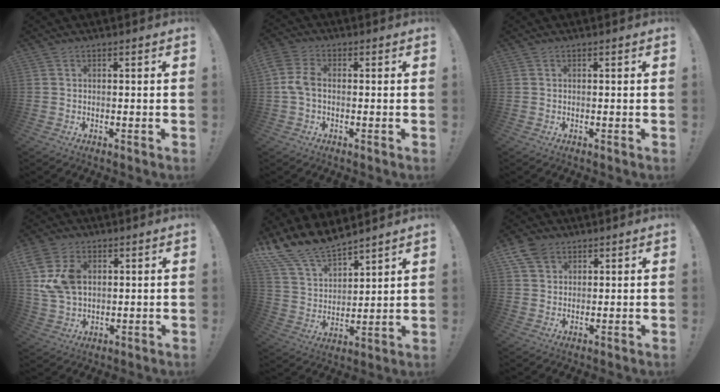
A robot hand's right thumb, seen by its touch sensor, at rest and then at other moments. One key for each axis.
{"total": 6.4, "fx": -0.4, "fy": 4.1, "fz": 4.8, "tx": -0.104, "ty": 0.007, "tz": -0.005}
{"total": 0.0}
{"total": 12.7, "fx": 3.8, "fy": 9.1, "fz": 7.9, "tx": -0.152, "ty": -0.013, "tz": 0.075}
{"total": 14.0, "fx": 12.6, "fy": 4.3, "fz": 4.2, "tx": -0.112, "ty": -0.100, "tz": 0.238}
{"total": 6.5, "fx": 4.2, "fy": 4.2, "fz": 2.7, "tx": -0.050, "ty": -0.015, "tz": 0.081}